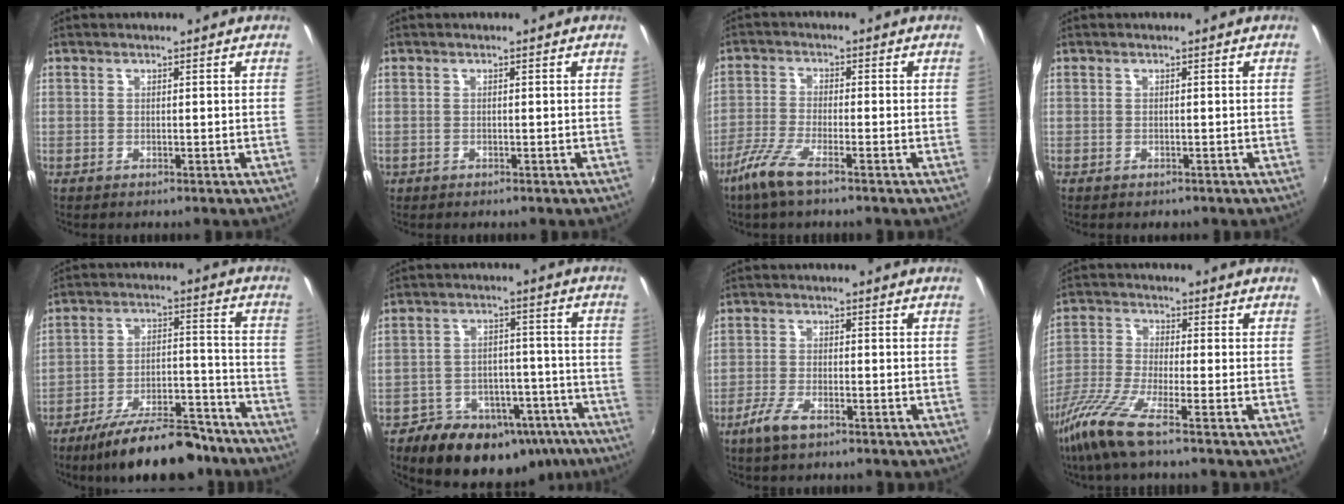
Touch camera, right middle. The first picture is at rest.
{"total": 0.7, "force": [-0.4, 0.6, 0.1], "torque": [-0.004, -0.004, -0.006]}
{"total": 6.3, "force": [-4.2, 1.2, 4.6], "torque": [-0.111, -0.011, -0.084]}
{"total": 1.0, "force": [-0.7, 0.7, 0.2], "torque": [-0.008, -0.004, -0.008]}
{"total": 18.1, "force": [-14.5, 5.9, 8.9], "torque": [-0.153, 0.006, -0.207]}
{"total": 20.5, "force": [-14.0, 12.0, 8.9], "torque": [-0.164, 0.025, -0.169]}
{"total": 4.7, "force": [-3.2, 1.4, 3.2], "torque": [-0.081, -0.007, -0.062]}
{"total": 8.8, "force": [-5.9, 0.2, 6.5], "torque": [-0.148, -0.016, -0.120]}